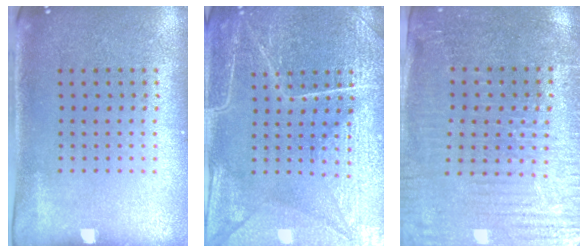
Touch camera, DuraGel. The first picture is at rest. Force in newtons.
{"total": 4.6, "press": 4.6, "slide": 0.5}
{"total": 3.5, "press": 3.3, "slide": 1.2}